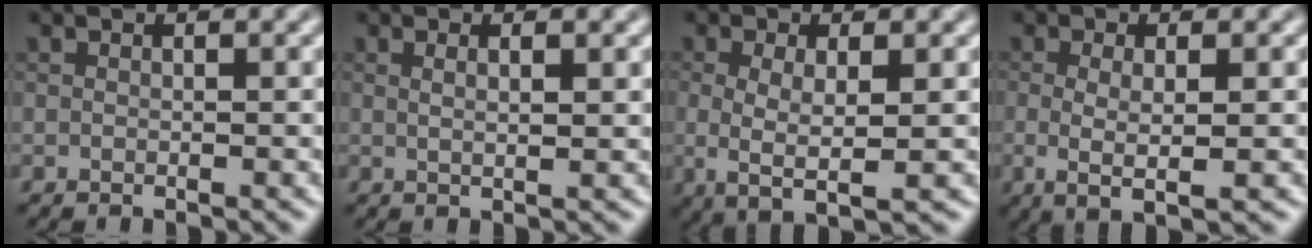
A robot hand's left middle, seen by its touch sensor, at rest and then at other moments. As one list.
[{"total": 1.7, "force": [0.4, 0.6, 1.6], "torque": [-0.016, 0.003, -0.001]}, {"total": 3.5, "force": [-0.8, 0.8, 3.3], "torque": [-0.071, -0.006, -0.010]}, {"total": 2.8, "force": [-0.8, 0.4, 2.7], "torque": [-0.052, -0.005, -0.007]}]